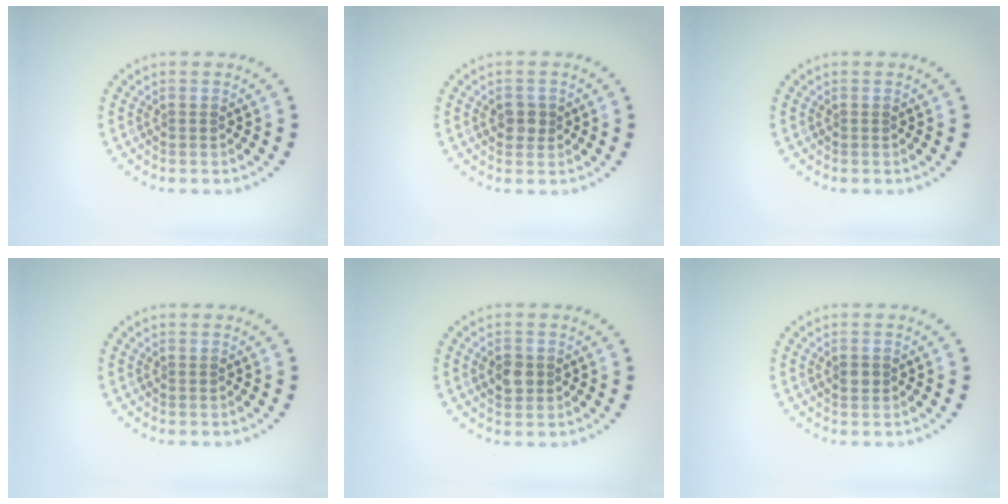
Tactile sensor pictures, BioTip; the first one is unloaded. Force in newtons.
{"total": 1.7, "press": 1.7, "slide": 0.3}
{"total": 0.0}
{"total": 0.0}
{"total": 2.0, "press": 2.0, "slide": 0.3}
{"total": 1.3, "press": 1.3, "slide": 0.0}